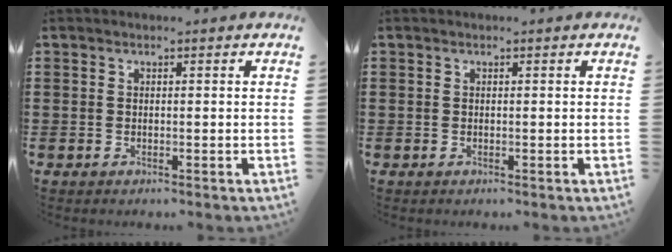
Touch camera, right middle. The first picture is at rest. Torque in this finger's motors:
{"motor_torque": [-0.12, 0.04, -0.01, 0.00]}